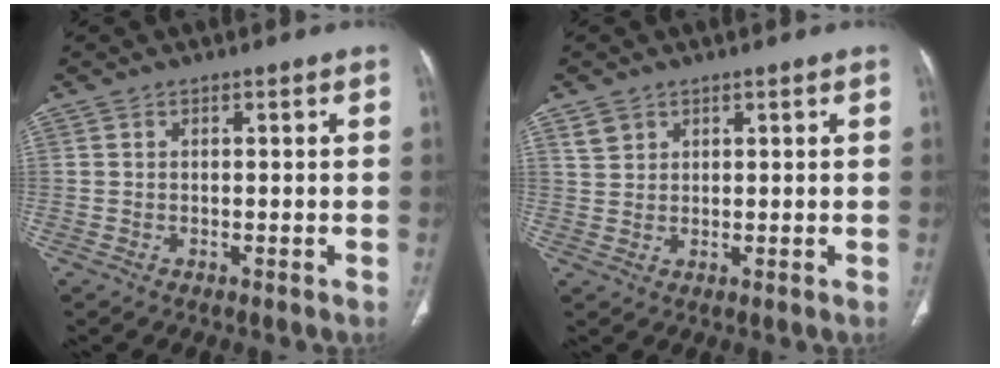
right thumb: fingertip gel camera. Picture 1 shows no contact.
{"total": 2.6, "force": [1.7, 1.9, 0.7], "torque": [-0.003, -0.005, 0.035]}